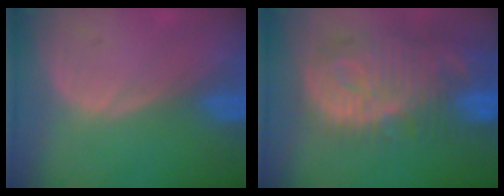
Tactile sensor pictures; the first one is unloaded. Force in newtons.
{"total": 13.4, "press": 11.6, "slide": 6.6}